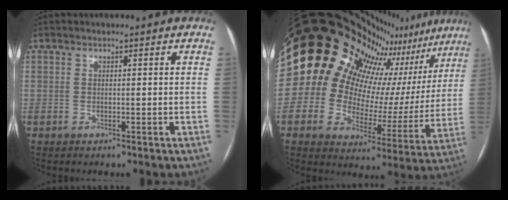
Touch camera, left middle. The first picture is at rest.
{"total": 18.7, "force": [13.3, 9.3, 9.3], "torque": [-0.142, 0.021, 0.163]}